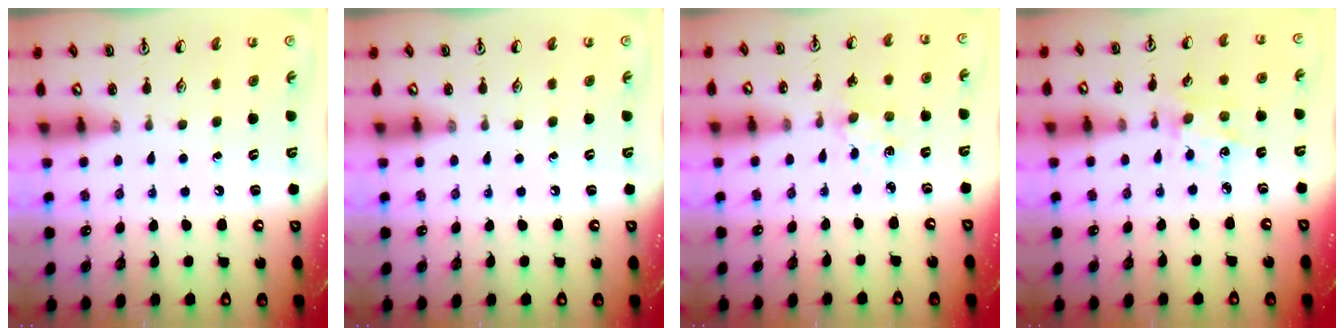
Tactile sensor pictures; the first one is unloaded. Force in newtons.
{"total": 0.0}
{"total": 1.9, "press": 1.9, "slide": 0.3}
{"total": 2.5, "press": 2.4, "slide": 0.6}